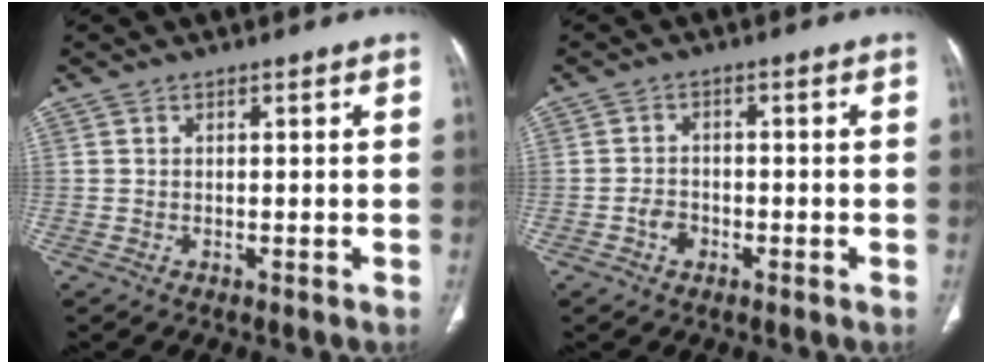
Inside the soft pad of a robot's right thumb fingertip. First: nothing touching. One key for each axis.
{"total": 2.8, "fx": -1.3, "fy": 2.0, "fz": 1.4, "tx": -0.016, "ty": 0.012, "tz": -0.024}